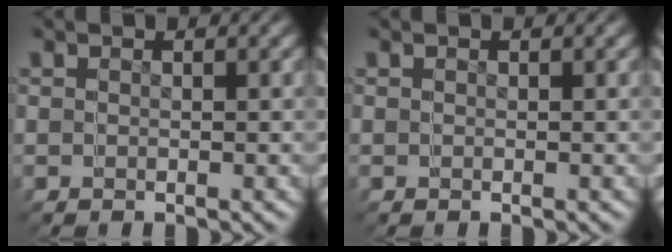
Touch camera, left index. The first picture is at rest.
{"total": 0.0}